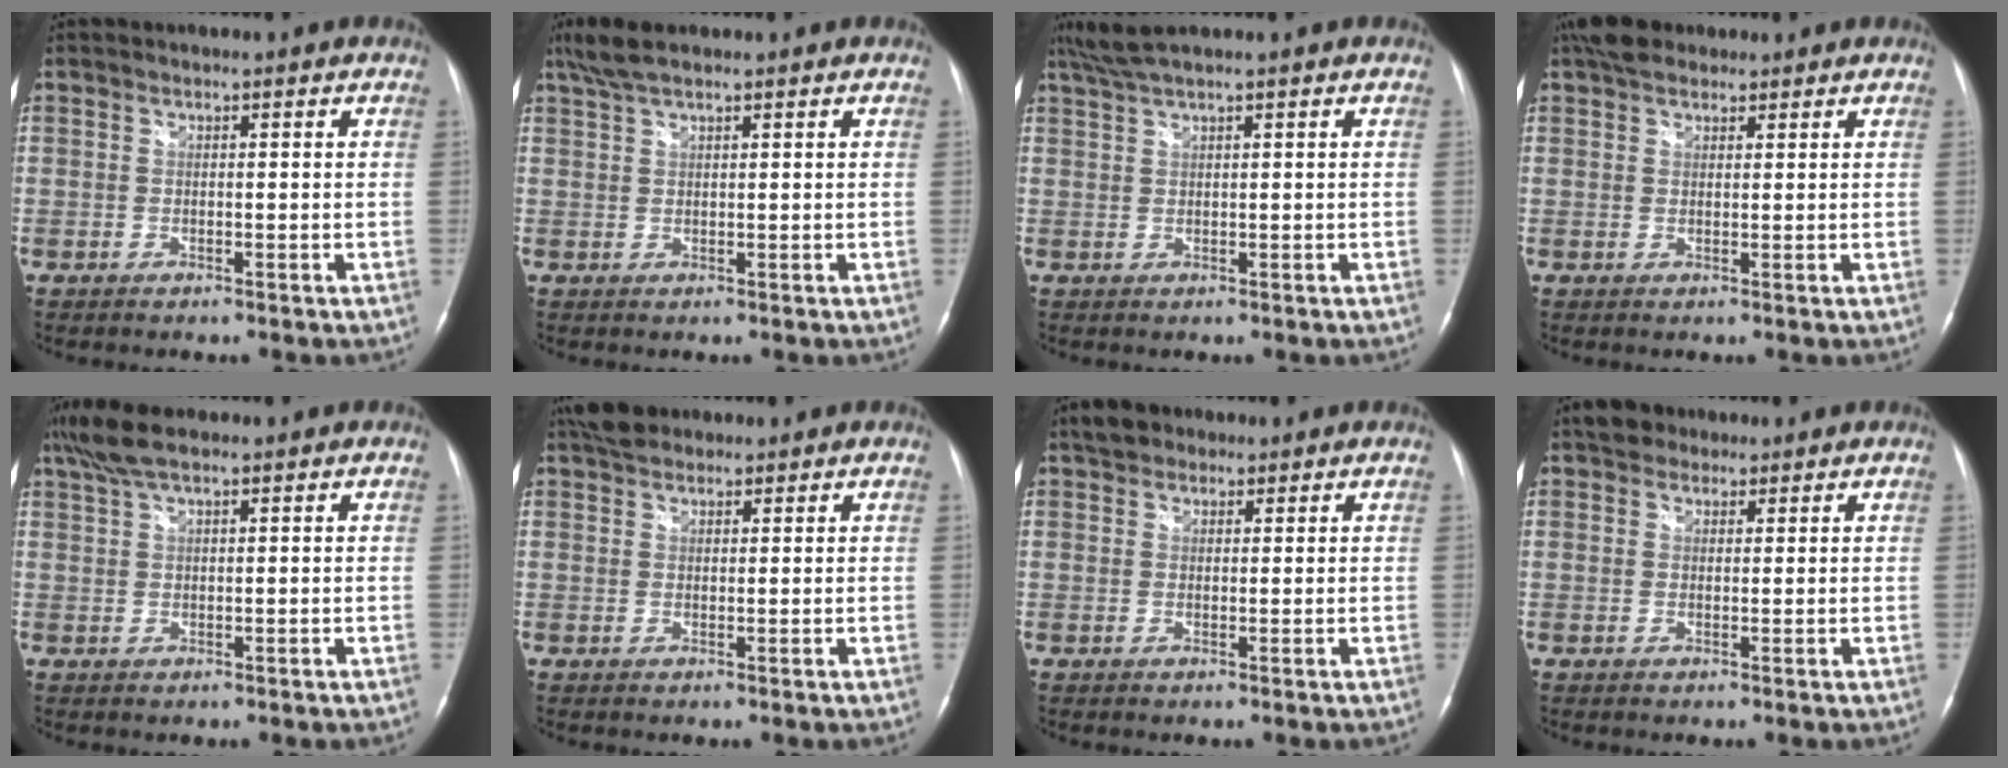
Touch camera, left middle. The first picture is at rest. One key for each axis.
{"total": 4.1, "fx": 3.2, "fy": 0.7, "fz": 2.5, "tx": -0.060, "ty": 0.016, "tz": 0.065}
{"total": 3.6, "fx": 2.9, "fy": -0.5, "fz": 2.1, "tx": -0.053, "ty": 0.019, "tz": 0.060}
{"total": 4.9, "fx": 3.9, "fy": 2.4, "fz": 1.9, "tx": -0.039, "ty": 0.027, "tz": 0.071}
{"total": 5.4, "fx": 4.0, "fy": 1.0, "fz": 3.5, "tx": -0.081, "ty": 0.021, "tz": 0.078}
{"total": 4.3, "fx": 3.6, "fy": 1.9, "fz": 1.4, "tx": -0.030, "ty": 0.021, "tz": 0.064}
{"total": 3.5, "fx": 2.5, "fy": 2.2, "fz": 1.2, "tx": -0.024, "ty": 0.018, "tz": 0.042}
{"total": 3.4, "fx": 2.5, "fy": 2.1, "fz": 0.8, "tx": -0.017, "ty": 0.018, "tz": 0.041}